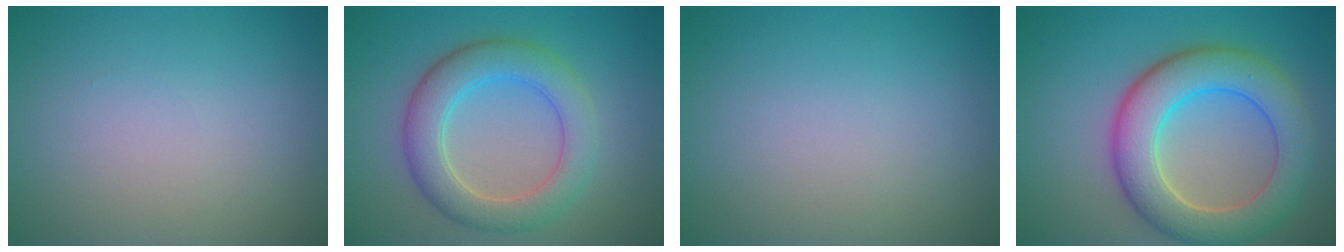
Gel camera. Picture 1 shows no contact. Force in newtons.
{"total": 5.6, "press": 5.6, "slide": 0.3}
{"total": 0.0}
{"total": 8.1, "press": 8.1, "slide": 0.6}